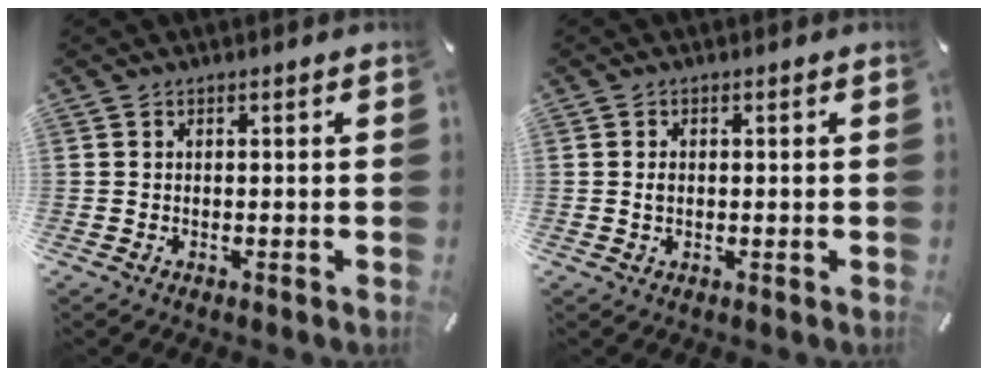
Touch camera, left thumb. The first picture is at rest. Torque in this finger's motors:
{"motor_torque": [-0.09, -0.04, 0.06, 0.16, -0.02]}